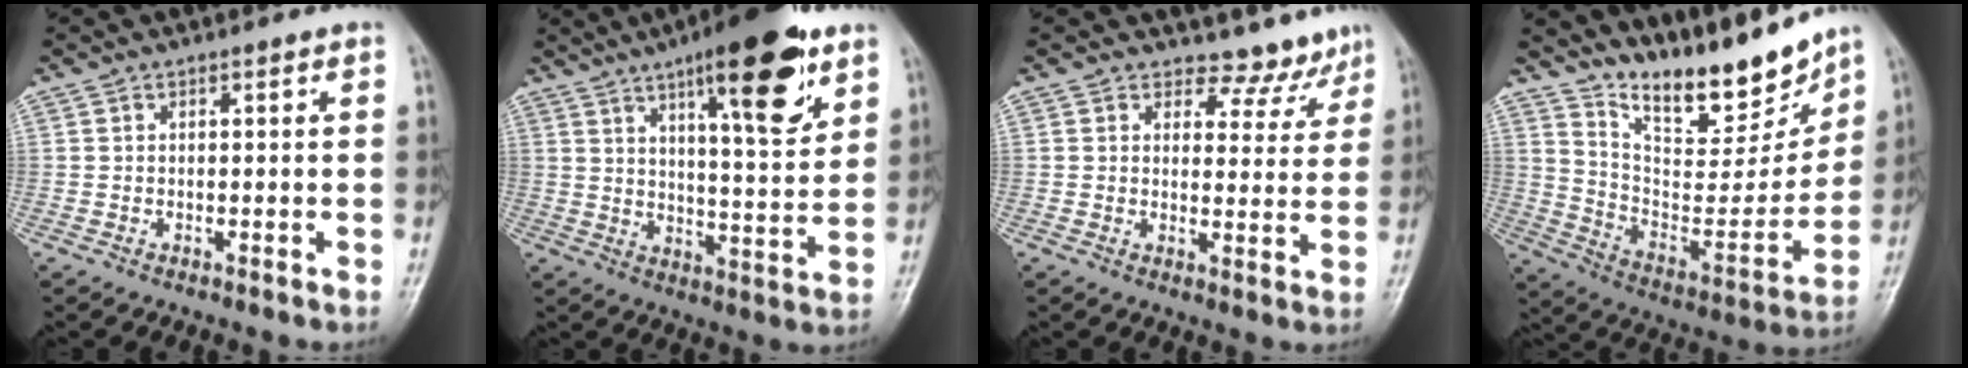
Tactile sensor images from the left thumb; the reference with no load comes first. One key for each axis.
{"total": 17.6, "fx": 9.7, "fy": 4.8, "fz": 13.8, "tx": -0.175, "ty": -0.045, "tz": 0.144}
{"total": 6.3, "fx": 5.6, "fy": 3.0, "fz": -0.4, "tx": 0.035, "ty": -0.047, "tz": 0.058}
{"total": 19.4, "fx": 15.8, "fy": 5.9, "fz": 9.6, "tx": -0.104, "ty": -0.098, "tz": 0.269}